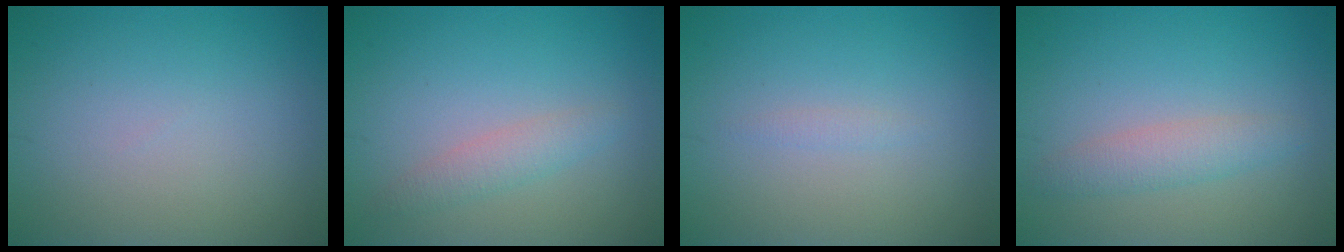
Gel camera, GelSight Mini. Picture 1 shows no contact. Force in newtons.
{"total": 1.9, "press": 1.9, "slide": 0.1}
{"total": 0.6, "press": 0.6, "slide": 0.0}
{"total": 2.4, "press": 2.4, "slide": 0.0}